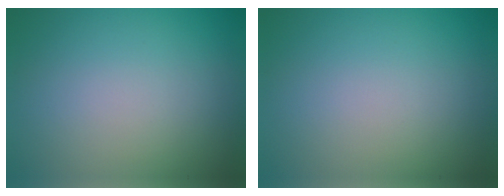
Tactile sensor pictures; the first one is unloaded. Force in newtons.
{"total": 0.0}